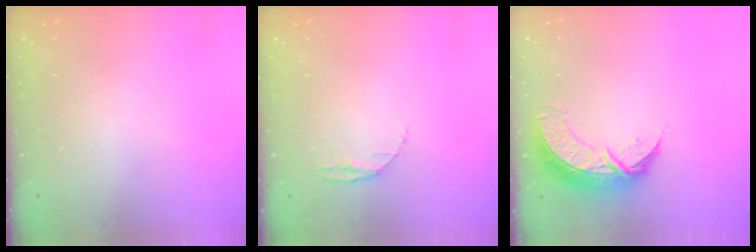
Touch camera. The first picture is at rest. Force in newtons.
{"total": 3.4, "press": 3.4, "slide": 0.4}
{"total": 9.2, "press": 9.2, "slide": 0.6}